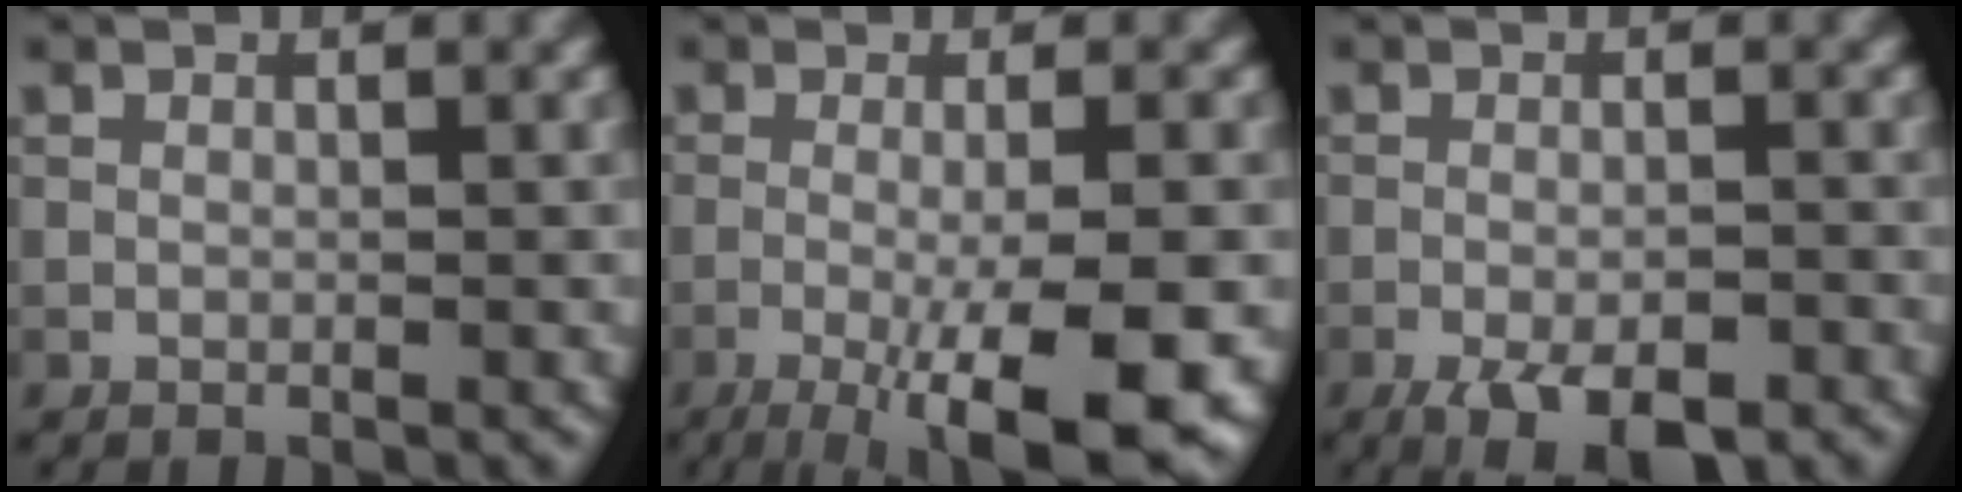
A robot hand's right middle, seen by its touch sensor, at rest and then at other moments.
{"total": 10.9, "force": [-4.0, 2.8, 9.8], "torque": [-0.140, -0.009, -0.054]}
{"total": 5.5, "force": [-3.4, 1.7, 4.0], "torque": [-0.066, -0.007, -0.052]}